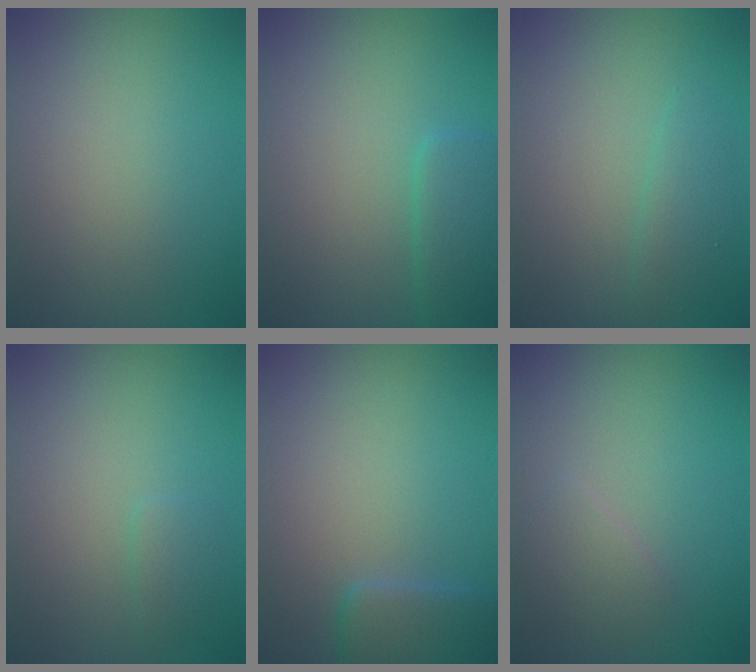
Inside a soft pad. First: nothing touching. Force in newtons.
{"total": 2.9, "press": 2.9, "slide": 0.1}
{"total": 1.6, "press": 1.6, "slide": 0.1}
{"total": 1.0, "press": 1.0, "slide": 0.0}
{"total": 3.1, "press": 3.1, "slide": 0.2}
{"total": 1.5, "press": 1.5, "slide": 0.1}